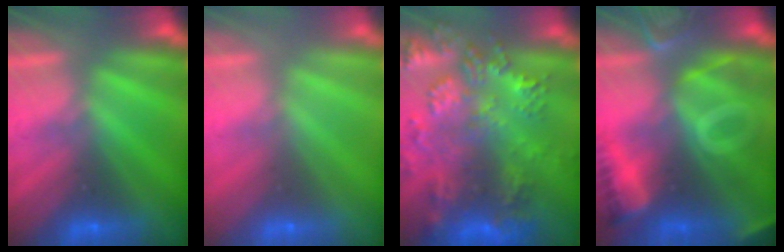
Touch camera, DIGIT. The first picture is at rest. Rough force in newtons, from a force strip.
{"total": 3.4}
{"total": 9.3}
{"total": 8.7}